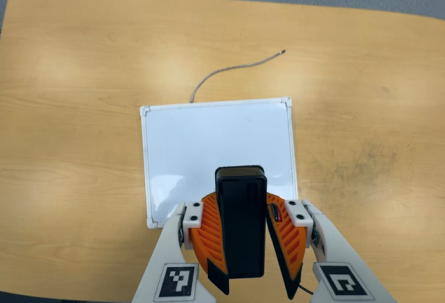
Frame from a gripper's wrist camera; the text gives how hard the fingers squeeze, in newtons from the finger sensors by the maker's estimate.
{"total": 9.2, "left": 9.4, "right": 9.1}